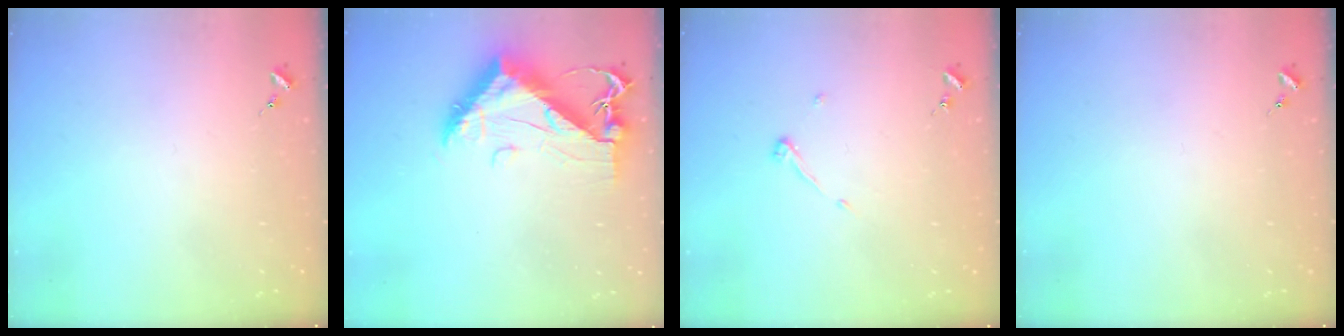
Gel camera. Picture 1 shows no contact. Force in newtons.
{"total": 12.7, "press": 12.6, "slide": 1.1}
{"total": 3.8, "press": 3.8, "slide": 0.6}
{"total": 0.0}